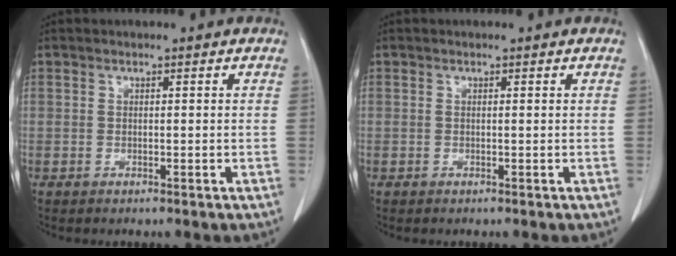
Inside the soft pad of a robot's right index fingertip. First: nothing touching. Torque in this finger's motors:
{"motor_torque": [-0.06, 0.08, 0.02, 0.01]}